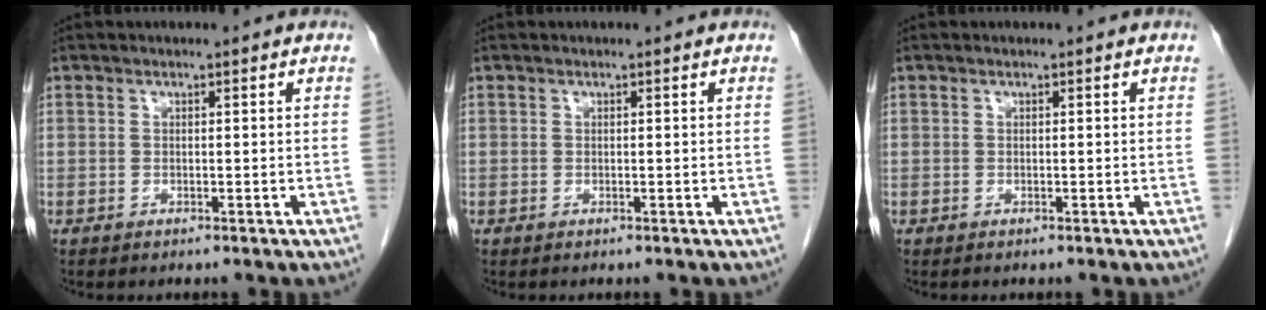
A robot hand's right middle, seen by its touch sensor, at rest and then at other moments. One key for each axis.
{"total": 0.0}
{"total": 0.0}